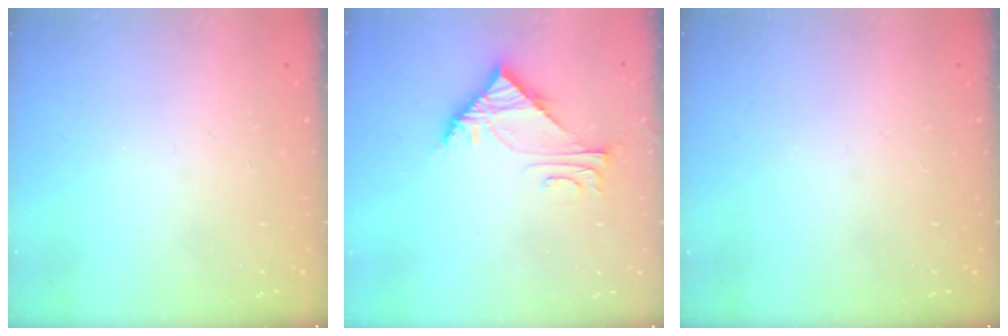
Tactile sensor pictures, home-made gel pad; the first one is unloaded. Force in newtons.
{"total": 5.9, "press": 5.9, "slide": 0.2}
{"total": 0.0}